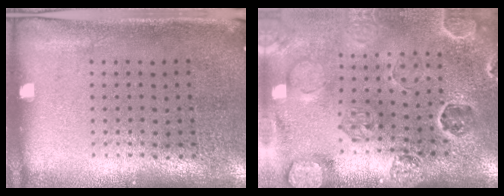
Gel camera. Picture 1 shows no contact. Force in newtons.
{"total": 2.6, "press": 2.6, "slide": 0.3}